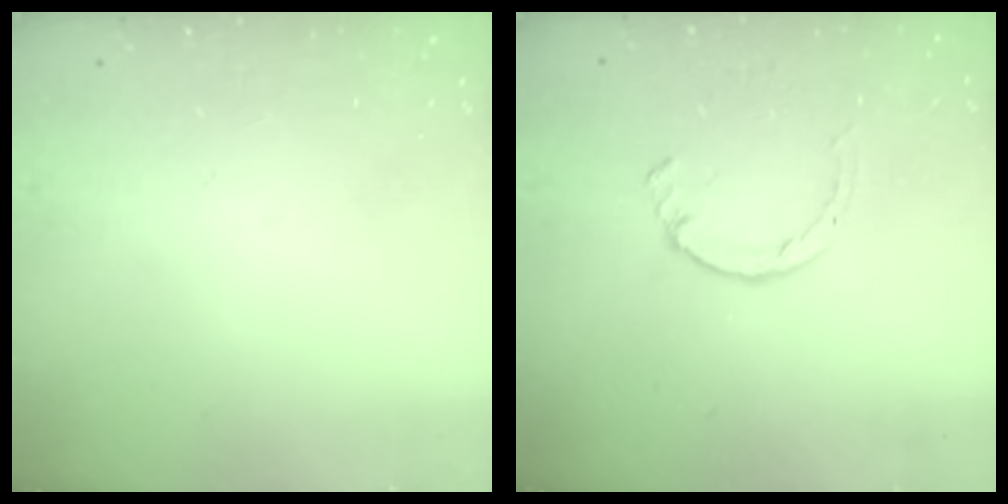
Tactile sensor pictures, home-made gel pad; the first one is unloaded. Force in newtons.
{"total": 1.4, "press": 1.3, "slide": 0.3}